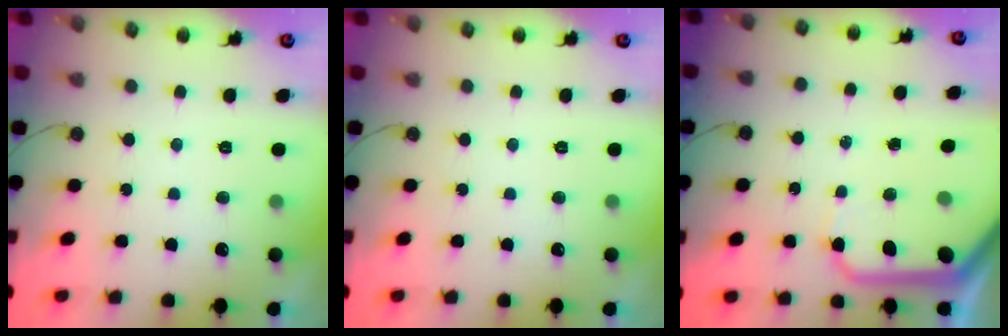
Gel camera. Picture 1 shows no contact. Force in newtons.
{"total": 0.0}
{"total": 13.0, "press": 12.9, "slide": 1.5}